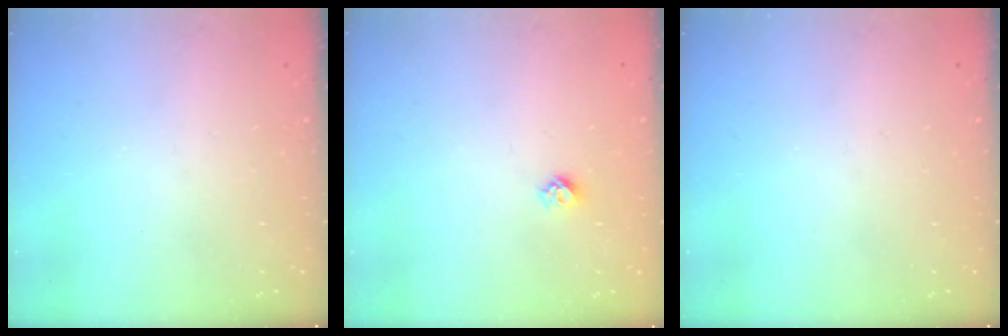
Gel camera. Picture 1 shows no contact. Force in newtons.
{"total": 4.3, "press": 4.2, "slide": 0.6}
{"total": 0.0}